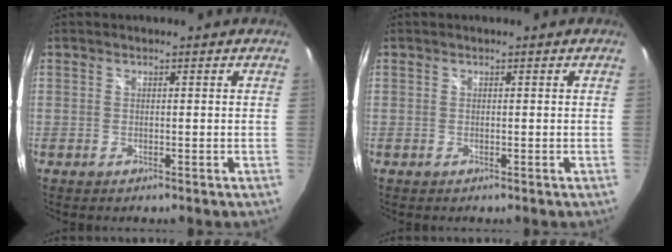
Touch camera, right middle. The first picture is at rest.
{"total": 0.0}